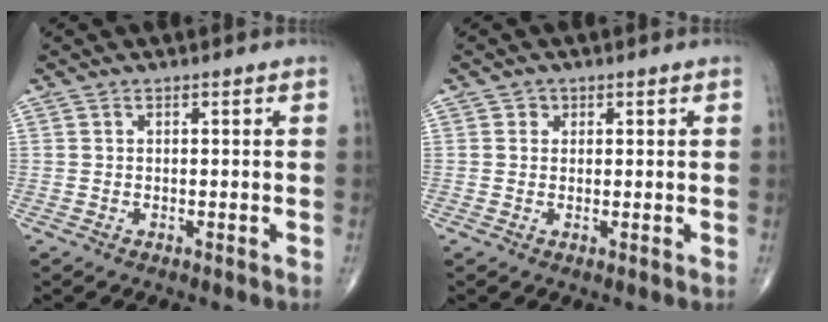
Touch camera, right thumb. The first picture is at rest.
{"total": 1.3, "force": [0.5, 1.2, 0.3], "torque": [0.007, 0.000, 0.003]}